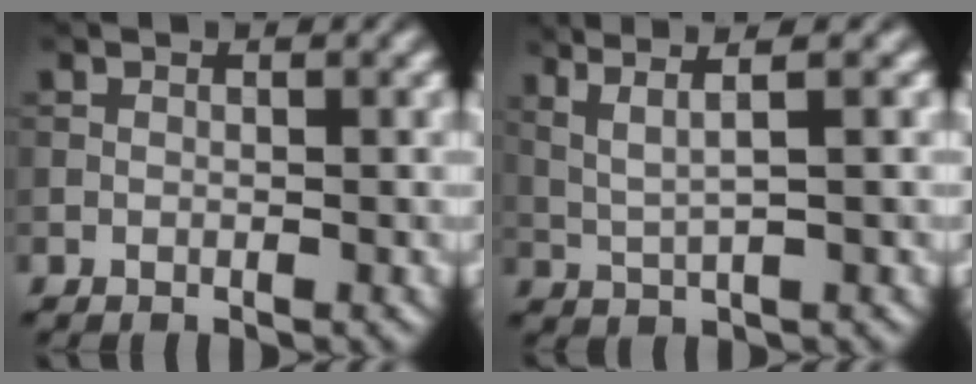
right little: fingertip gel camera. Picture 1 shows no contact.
{"total": 4.7, "force": [2.5, 0.9, 3.9], "torque": [-0.078, 0.009, 0.033]}